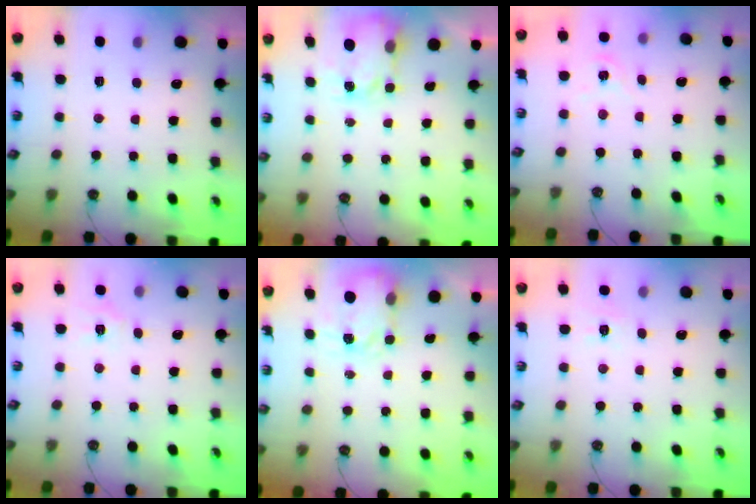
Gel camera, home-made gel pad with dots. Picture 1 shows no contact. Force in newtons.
{"total": 3.6, "press": 3.5, "slide": 0.6}
{"total": 1.8, "press": 1.8, "slide": 0.3}
{"total": 3.9, "press": 3.9, "slide": 0.4}
{"total": 3.8, "press": 3.8, "slide": 0.5}
{"total": 6.9, "press": 6.9, "slide": 0.7}